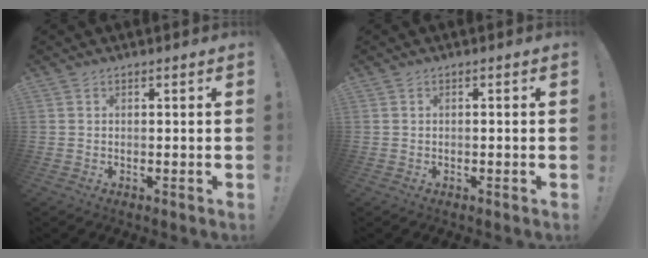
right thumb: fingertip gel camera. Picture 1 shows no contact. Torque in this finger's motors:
{"motor_torque": [-0.06, -0.33, 0.05, 0.29, 0.00]}